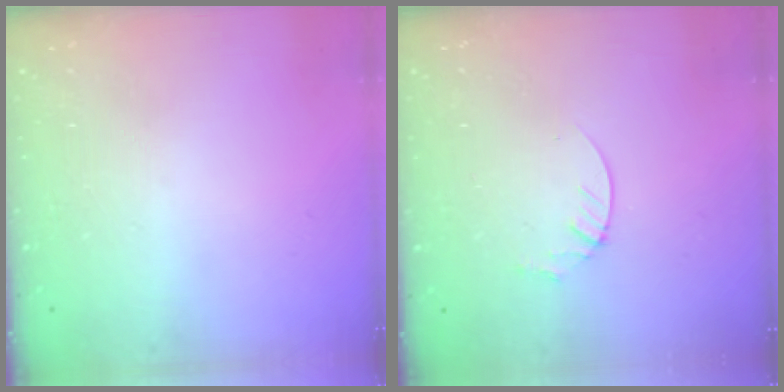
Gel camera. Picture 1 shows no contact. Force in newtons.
{"total": 2.1, "press": 2.1, "slide": 0.2}